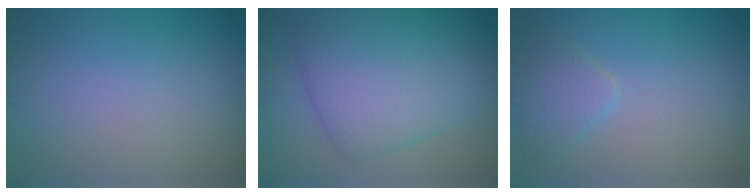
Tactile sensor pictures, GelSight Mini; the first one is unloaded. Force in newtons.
{"total": 8.2, "press": 8.2, "slide": 0.2}
{"total": 2.3, "press": 2.3, "slide": 0.1}